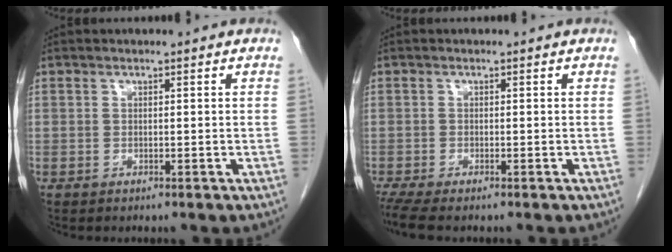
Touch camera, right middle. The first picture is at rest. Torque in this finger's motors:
{"motor_torque": [0.65, -0.44, 0.03, 0.05]}